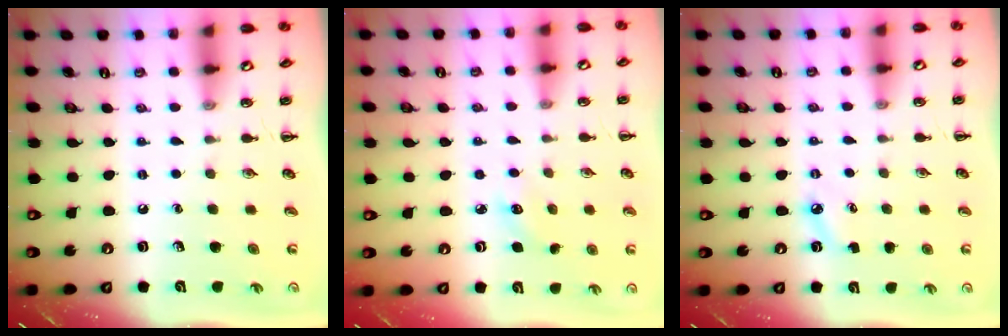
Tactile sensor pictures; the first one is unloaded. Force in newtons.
{"total": 3.8, "press": 3.6, "slide": 1.1}
{"total": 4.1, "press": 3.9, "slide": 1.5}